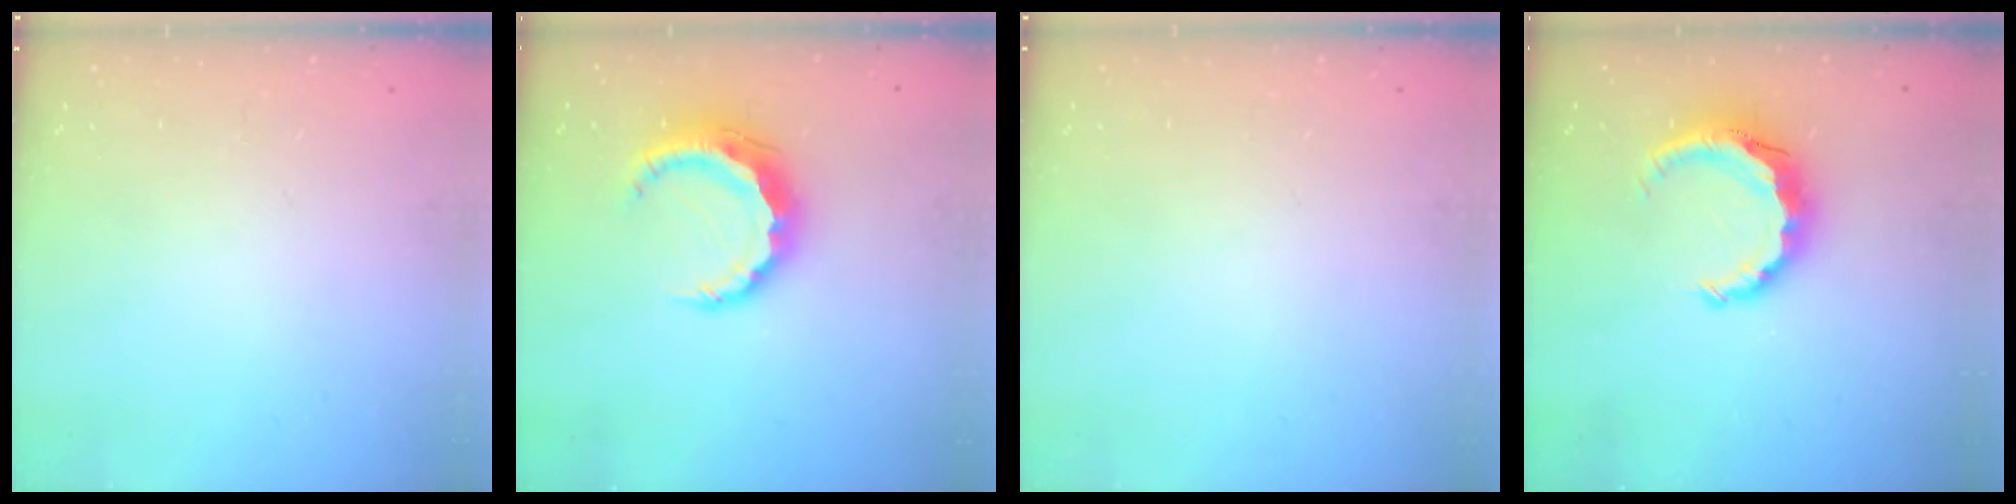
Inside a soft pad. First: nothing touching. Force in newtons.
{"total": 9.3, "press": 9.3, "slide": 1.2}
{"total": 0.0}
{"total": 8.3, "press": 8.2, "slide": 1.1}